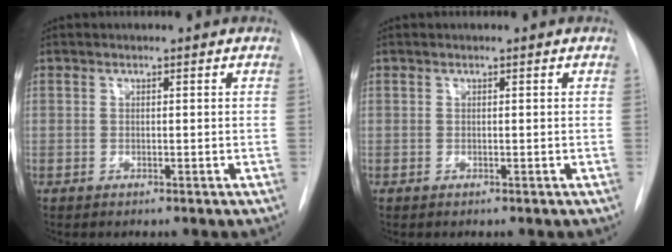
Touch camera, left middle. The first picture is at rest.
{"total": 0.0}